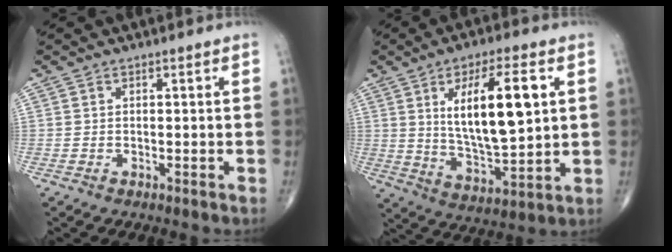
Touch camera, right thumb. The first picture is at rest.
{"total": 16.4, "force": [4.1, 5.6, 14.9], "torque": [-0.238, -0.020, 0.078]}